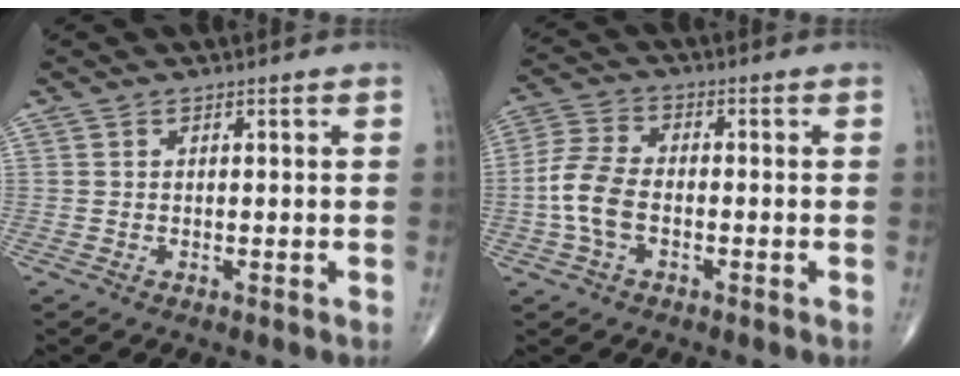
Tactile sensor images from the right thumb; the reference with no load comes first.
{"total": 8.1, "force": [-1.9, 4.9, 6.2], "torque": [-0.140, 0.021, -0.043]}